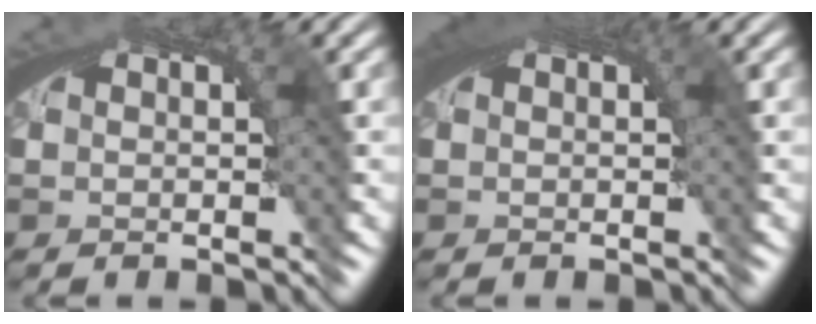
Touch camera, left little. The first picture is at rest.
{"total": 1.9, "force": [0.7, 0.4, 1.7], "torque": [-0.023, 0.006, 0.011]}